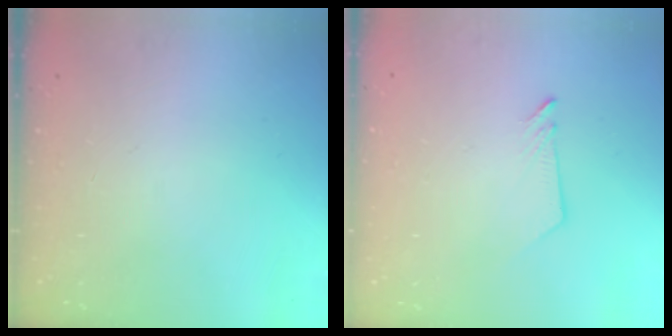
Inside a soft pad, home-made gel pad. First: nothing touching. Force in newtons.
{"total": 2.6, "press": 2.6, "slide": 0.3}